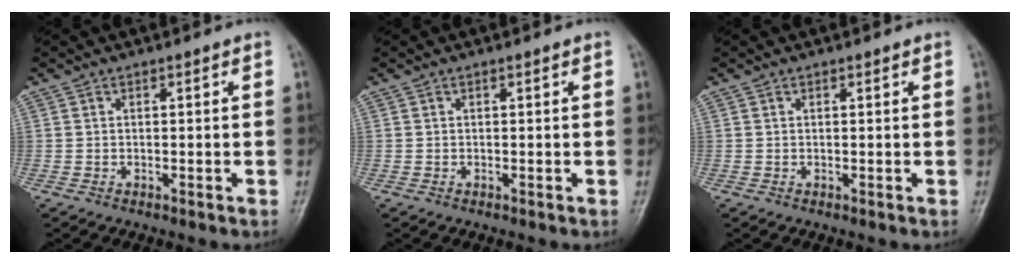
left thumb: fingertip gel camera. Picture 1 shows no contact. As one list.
[{"total": 0.0}, {"total": 0.0}]